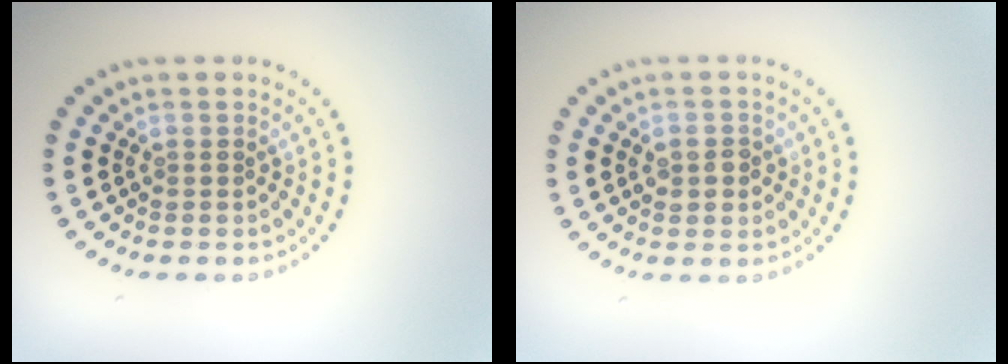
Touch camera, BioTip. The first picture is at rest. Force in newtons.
{"total": 1.8, "press": 1.8, "slide": 0.0}